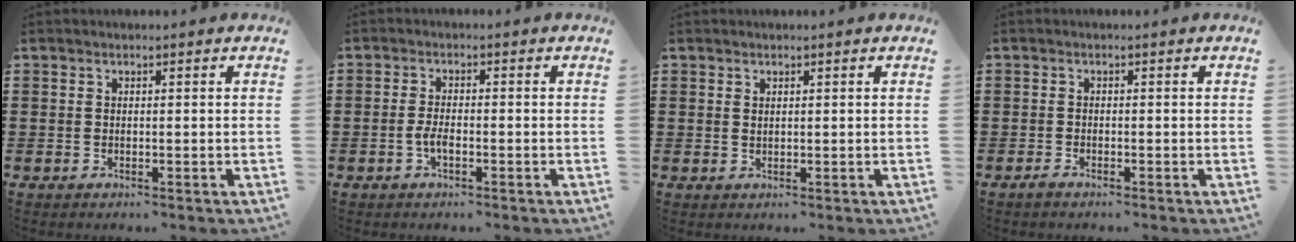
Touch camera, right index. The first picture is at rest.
{"total": 2.5, "force": [-1.0, 0.7, 2.1], "torque": [-0.053, -0.004, -0.023]}
{"total": 0.5, "force": [0.4, 0.2, 0.3], "torque": [-0.006, 0.001, 0.008]}
{"total": 0.8, "force": [-0.8, 0.0, 0.1], "torque": [-0.004, -0.005, -0.015]}